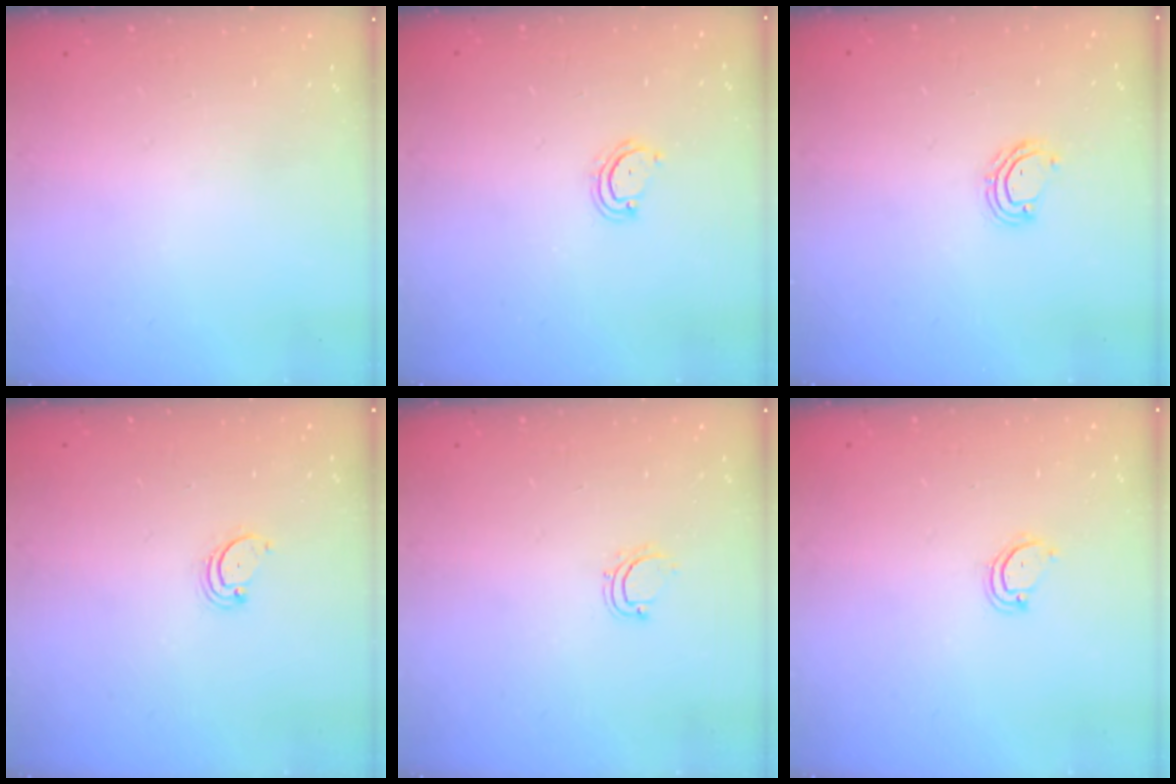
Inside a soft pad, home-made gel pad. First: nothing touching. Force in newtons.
{"total": 4.1, "press": 4.1, "slide": 0.3}
{"total": 5.0, "press": 4.9, "slide": 0.3}
{"total": 2.6, "press": 2.5, "slide": 0.3}
{"total": 4.3, "press": 4.2, "slide": 0.6}
{"total": 3.6, "press": 3.6, "slide": 0.3}